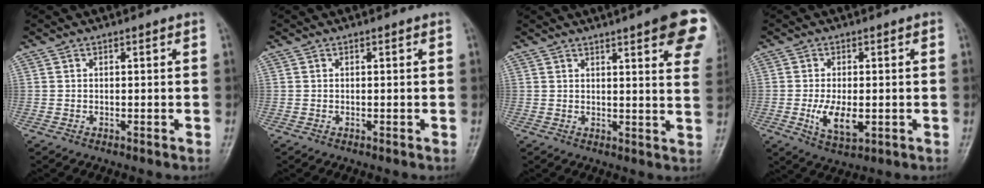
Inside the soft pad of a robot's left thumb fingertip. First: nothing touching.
{"total": 0.0}
{"total": 15.6, "force": [8.6, 3.3, 12.7], "torque": [-0.139, -0.023, 0.093]}
{"total": 6.7, "force": [-1.3, 3.2, 5.7], "torque": [-0.103, -0.007, -0.015]}